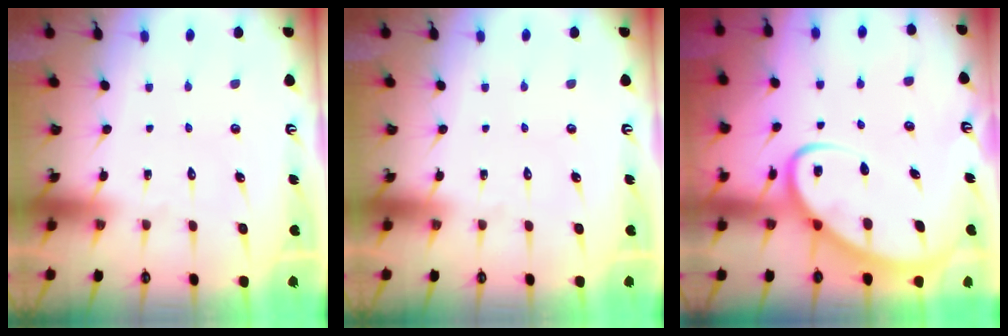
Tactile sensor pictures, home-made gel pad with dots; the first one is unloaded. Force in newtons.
{"total": 0.0}
{"total": 6.6, "press": 6.5, "slide": 0.7}